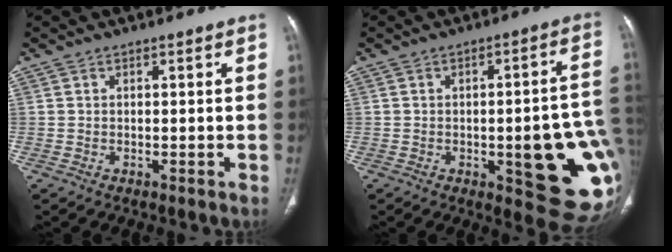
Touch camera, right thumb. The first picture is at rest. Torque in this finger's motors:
{"motor_torque": [2.64, 2.37, 1.29, -1.33, 0.36]}